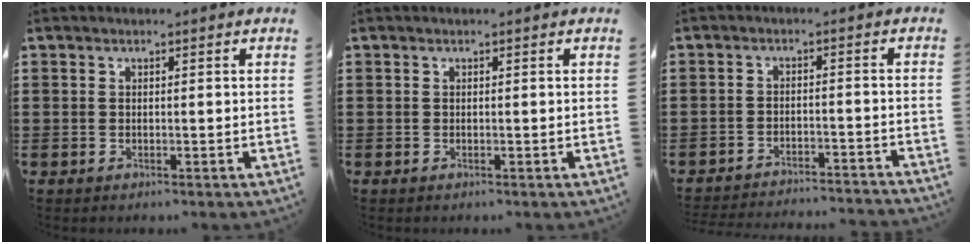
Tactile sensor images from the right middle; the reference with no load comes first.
{"total": 0.0}
{"total": 3.2, "force": [-3.2, -0.2, 0.3], "torque": [-0.009, 0.001, -0.068]}